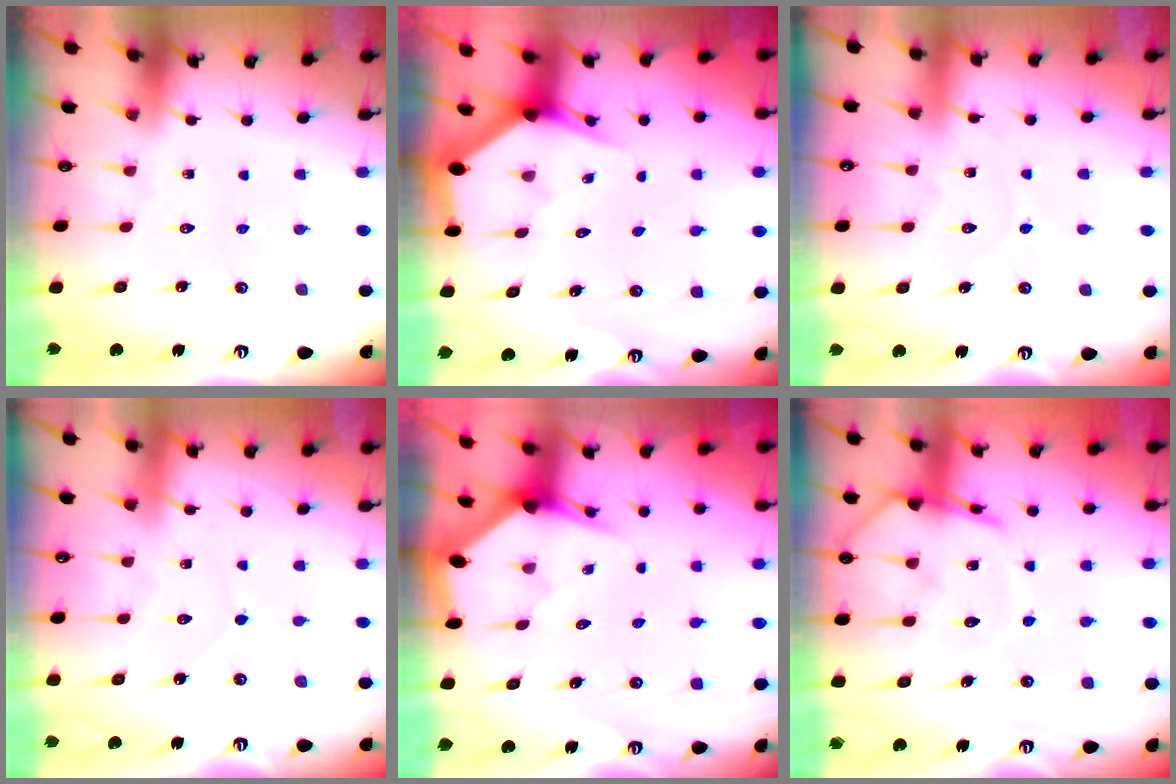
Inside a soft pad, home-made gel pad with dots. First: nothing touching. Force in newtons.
{"total": 3.0, "press": 3.0, "slide": 0.0}
{"total": 5.5, "press": 5.5, "slide": 0.5}
{"total": 4.7, "press": 4.7, "slide": 0.6}
{"total": 2.8, "press": 2.8, "slide": 0.1}
{"total": 11.9, "press": 11.9, "slide": 1.0}